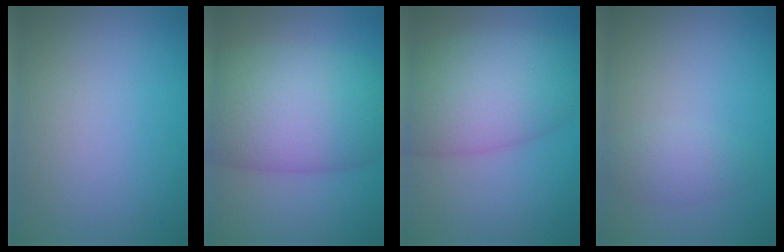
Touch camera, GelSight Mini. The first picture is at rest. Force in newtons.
{"total": 10.9, "press": 10.9, "slide": 0.5}
{"total": 8.5, "press": 8.5, "slide": 0.2}
{"total": 1.8, "press": 1.8, "slide": 0.2}